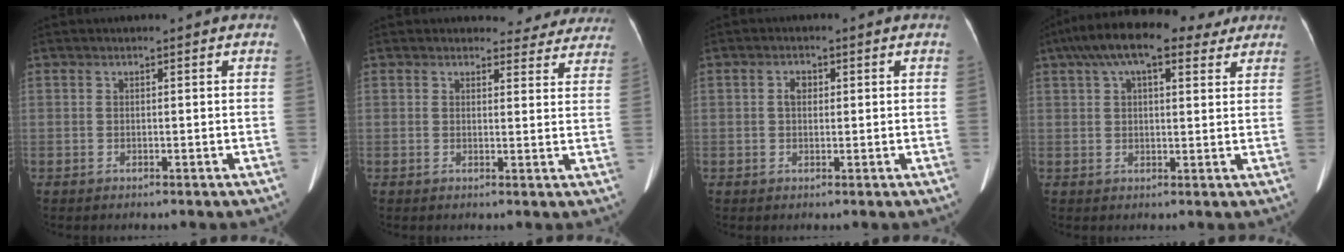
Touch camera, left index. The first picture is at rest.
{"total": 7.7, "force": [7.3, 2.6, 0.2], "torque": [0.034, -0.008, 0.059]}
{"total": 1.8, "force": [0.4, 1.1, 1.4], "torque": [-0.027, 0.008, 0.006]}
{"total": 13.8, "force": [9.3, 4.8, 9.0], "torque": [-0.159, 0.066, 0.148]}